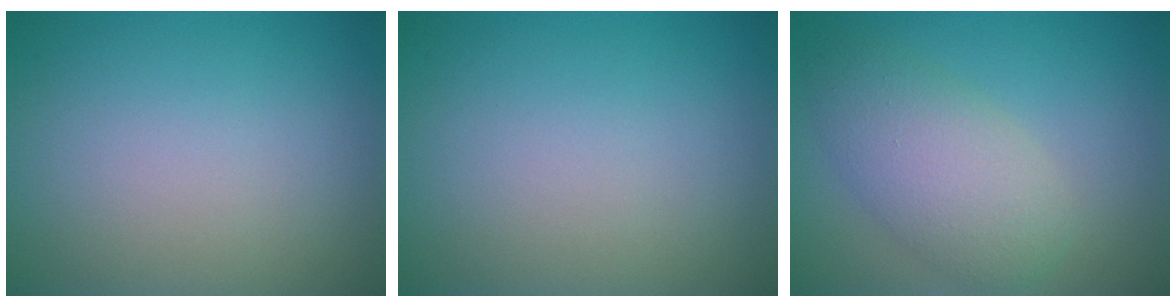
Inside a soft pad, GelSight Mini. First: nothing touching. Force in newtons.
{"total": 0.0}
{"total": 5.1, "press": 5.1, "slide": 0.2}